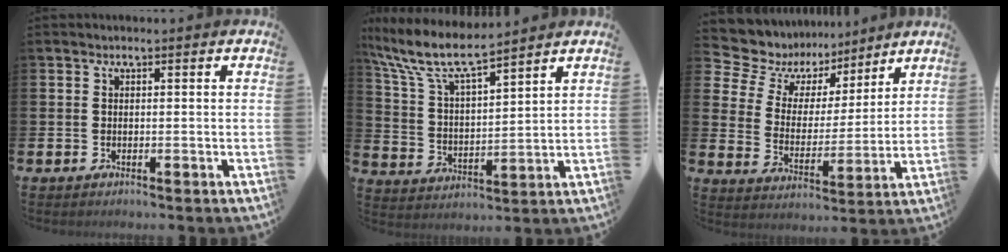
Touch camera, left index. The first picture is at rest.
{"total": 9.1, "force": [8.0, 1.7, 4.0], "torque": [-0.117, -0.040, 0.140]}
{"total": 8.4, "force": [7.0, 4.6, 0.7], "torque": [-0.065, -0.050, 0.127]}